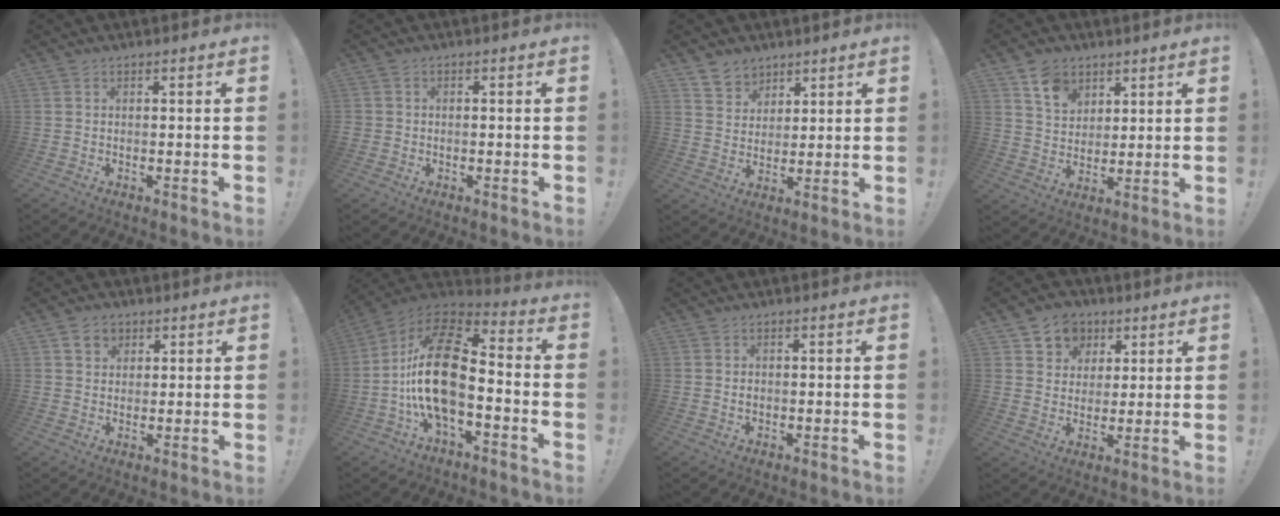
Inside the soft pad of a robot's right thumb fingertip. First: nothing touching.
{"total": 1.7, "force": [-0.9, 1.3, 0.6], "torque": [-0.012, 0.007, -0.016]}
{"total": 6.5, "force": [4.7, 4.4, 0.5], "torque": [-0.010, -0.037, 0.092]}
{"total": 9.2, "force": [5.9, 6.6, 2.8], "torque": [-0.040, -0.035, 0.113]}
{"total": 5.3, "force": [2.6, 4.2, 2.0], "torque": [-0.032, -0.002, 0.049]}
{"total": 21.9, "force": [-3.4, 10.9, 18.7], "torque": [-0.374, 0.029, -0.057]}
{"total": 0.8, "force": [-0.2, 0.6, 0.5], "torque": [-0.015, 0.006, -0.004]}
{"total": 8.6, "force": [3.9, 7.4, 1.8], "torque": [-0.020, -0.030, 0.078]}